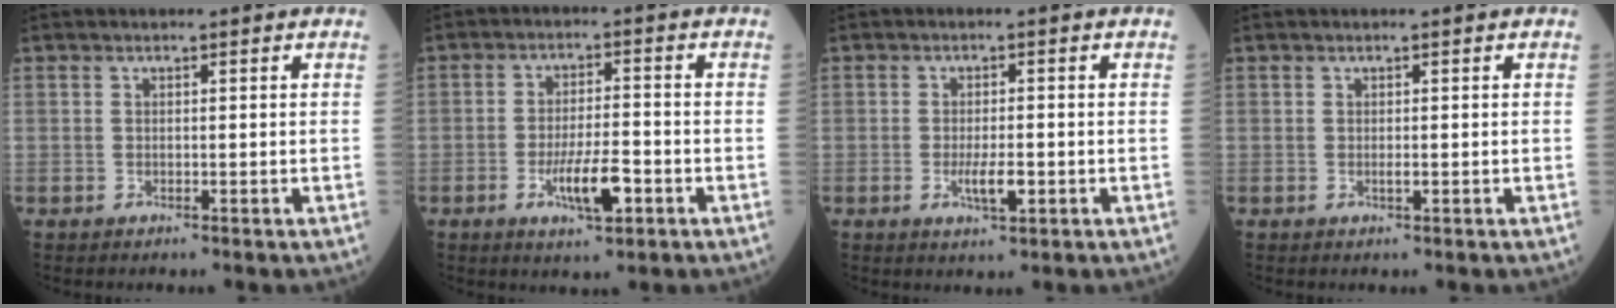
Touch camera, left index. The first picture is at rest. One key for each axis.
{"total": 6.5, "fx": -2.7, "fy": 0.5, "fz": 5.9, "tx": -0.112, "ty": -0.009, "tz": -0.051}
{"total": 3.5, "fx": -1.1, "fy": 0.8, "fz": 3.2, "tx": -0.060, "ty": -0.001, "tz": -0.020}
{"total": 0.5, "fx": -0.2, "fy": 0.1, "fz": 0.5, "tx": -0.006, "ty": 0.001, "tz": -0.005}